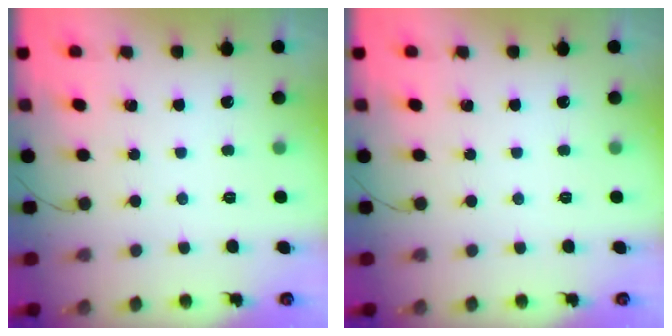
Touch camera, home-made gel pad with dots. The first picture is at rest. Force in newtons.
{"total": 0.0}